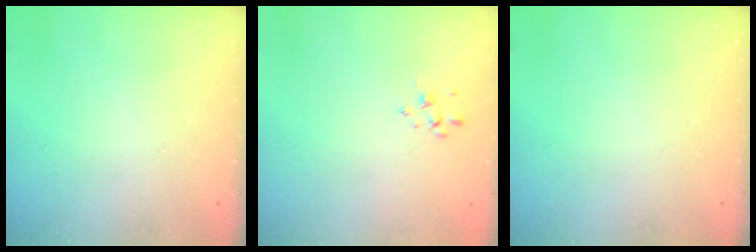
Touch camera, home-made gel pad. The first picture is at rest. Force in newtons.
{"total": 2.6, "press": 2.4, "slide": 0.8}
{"total": 0.0}